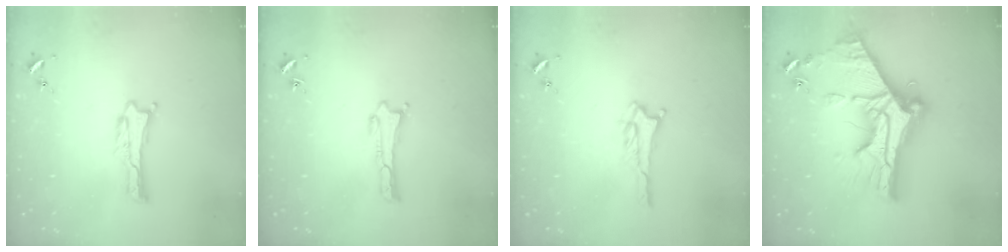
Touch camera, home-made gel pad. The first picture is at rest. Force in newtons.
{"total": 0.0}
{"total": 2.8, "press": 2.8, "slide": 0.3}
{"total": 15.6, "press": 15.6, "slide": 1.5}